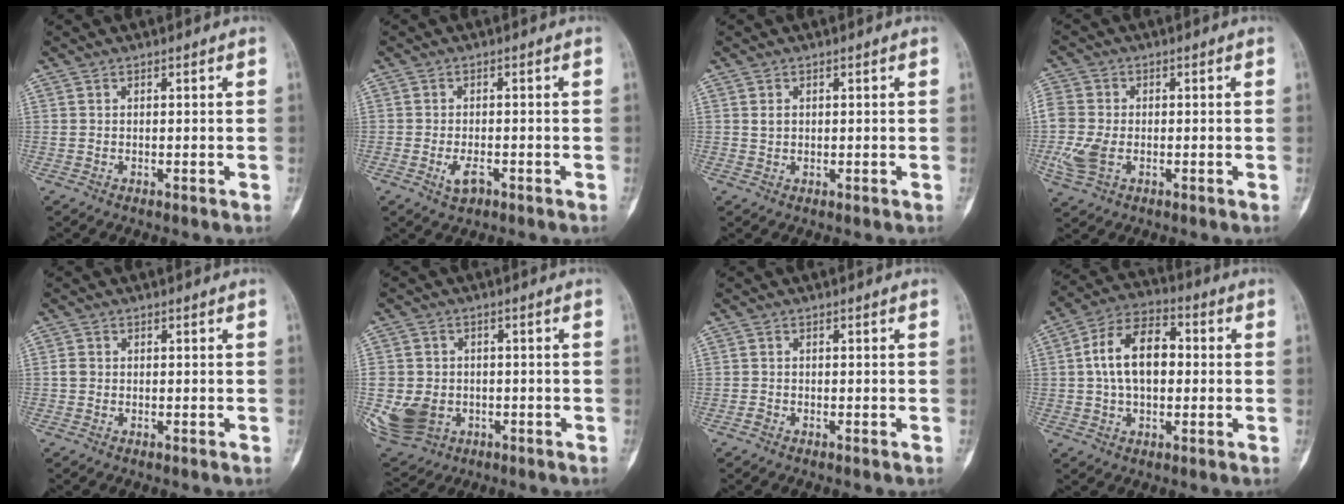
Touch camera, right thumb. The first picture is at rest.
{"total": 2.8, "force": [-1.2, 1.4, 2.0], "torque": [-0.038, 0.002, -0.019]}
{"total": 1.1, "force": [0.4, 0.8, 0.6], "torque": [-0.002, -0.001, 0.009]}
{"total": 8.3, "force": [-1.4, 5.8, 5.8], "torque": [-0.148, 0.002, -0.029]}
{"total": 1.4, "force": [0.0, 1.2, 0.6], "torque": [-0.012, 0.002, 0.000]}
{"total": 13.5, "force": [-3.1, 11.1, 7.1], "torque": [-0.166, 0.002, -0.036]}
{"total": 0.6, "force": [-0.5, 0.3, 0.1], "torque": [-0.004, -0.001, -0.013]}
{"total": 12.6, "force": [0.9, 7.7, 10.0], "torque": [-0.163, 0.027, 0.009]}